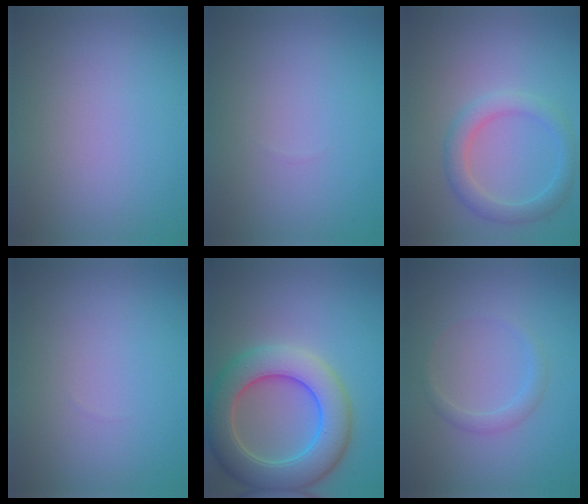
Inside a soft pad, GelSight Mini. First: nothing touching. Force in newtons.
{"total": 0.0}
{"total": 2.8, "press": 2.8, "slide": 0.0}
{"total": 0.0}
{"total": 8.3, "press": 8.3, "slide": 0.3}
{"total": 1.4, "press": 1.4, "slide": 0.1}